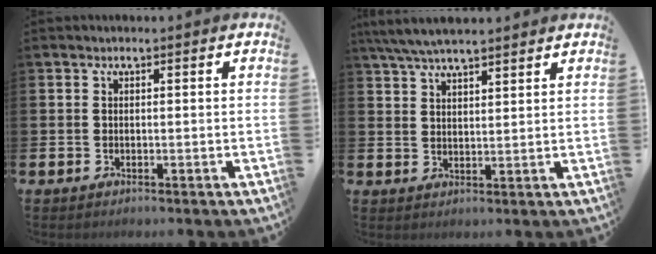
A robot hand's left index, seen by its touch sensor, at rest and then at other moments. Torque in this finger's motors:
{"motor_torque": [0.15, -1.21, 1.05, 0.21]}